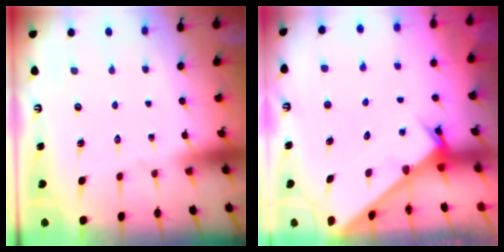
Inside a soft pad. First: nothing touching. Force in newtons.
{"total": 2.9, "press": 2.9, "slide": 0.1}